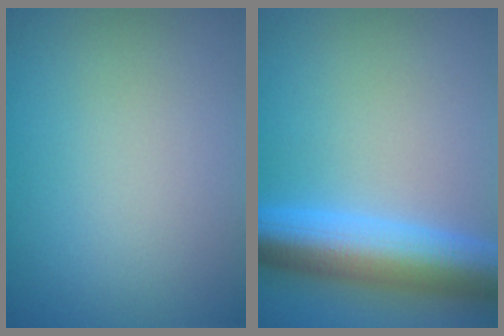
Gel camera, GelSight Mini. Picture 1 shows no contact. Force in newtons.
{"total": 8.9, "press": 8.9, "slide": 0.0}